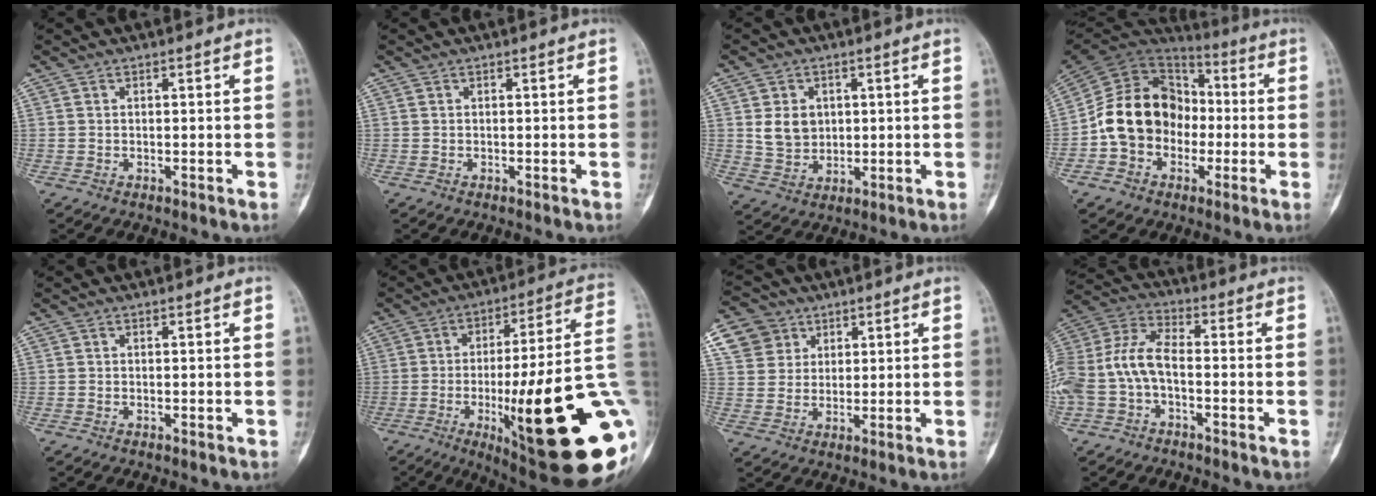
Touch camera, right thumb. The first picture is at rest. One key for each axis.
{"total": 0.0}
{"total": 6.4, "fx": 1.3, "fy": 5.4, "fz": 3.3, "tx": -0.033, "ty": -0.010, "tz": 0.034}
{"total": 17.2, "fx": -2.7, "fy": 14.1, "fz": 9.5, "tx": -0.138, "ty": 0.050, "tz": -0.053}
{"total": 0.0}
{"total": 30.6, "fx": -6.8, "fy": 6.5, "fz": 29.2, "tx": -0.366, "ty": -0.003, "tz": -0.093}
{"total": 8.5, "fx": 3.7, "fy": 7.4, "fz": 1.7, "tx": -0.006, "ty": 0.000, "tz": 0.073}
{"total": 12.6, "fx": -2.7, "fy": 7.3, "fz": 9.9, "tx": -0.215, "ty": 0.043, "tz": -0.059}